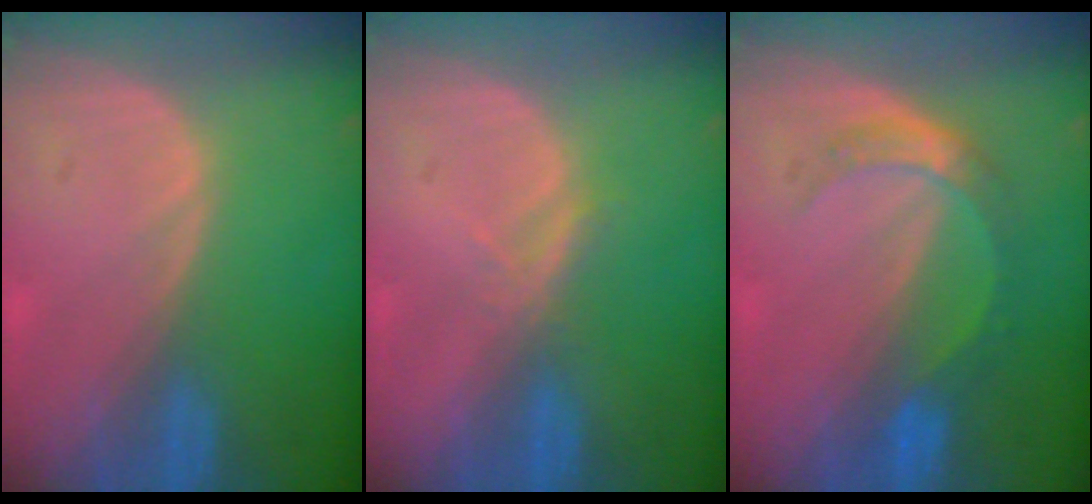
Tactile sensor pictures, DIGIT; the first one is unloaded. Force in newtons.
{"total": 1.8, "press": 1.6, "slide": 0.7}
{"total": 5.4, "press": 4.9, "slide": 2.2}